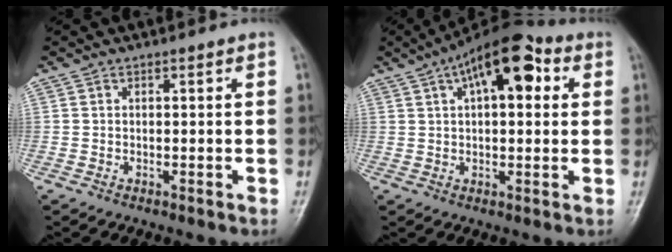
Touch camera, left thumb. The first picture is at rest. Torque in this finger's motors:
{"motor_torque": [0.36, 0.41, 0.74, 0.16, 0.19]}